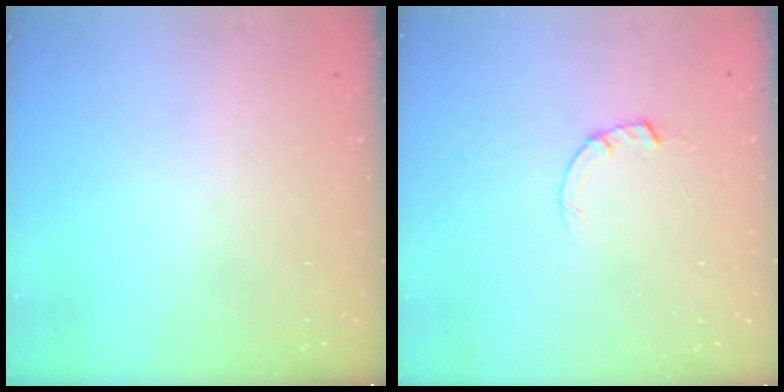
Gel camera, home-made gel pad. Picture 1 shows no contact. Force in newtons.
{"total": 1.5, "press": 1.5, "slide": 0.3}